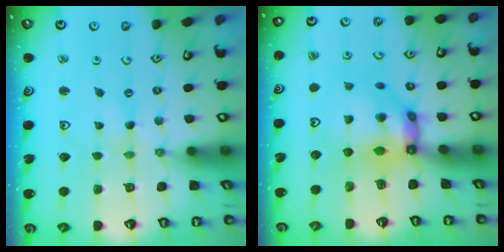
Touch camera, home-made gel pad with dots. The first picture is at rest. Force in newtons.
{"total": 8.8, "press": 8.8, "slide": 0.9}